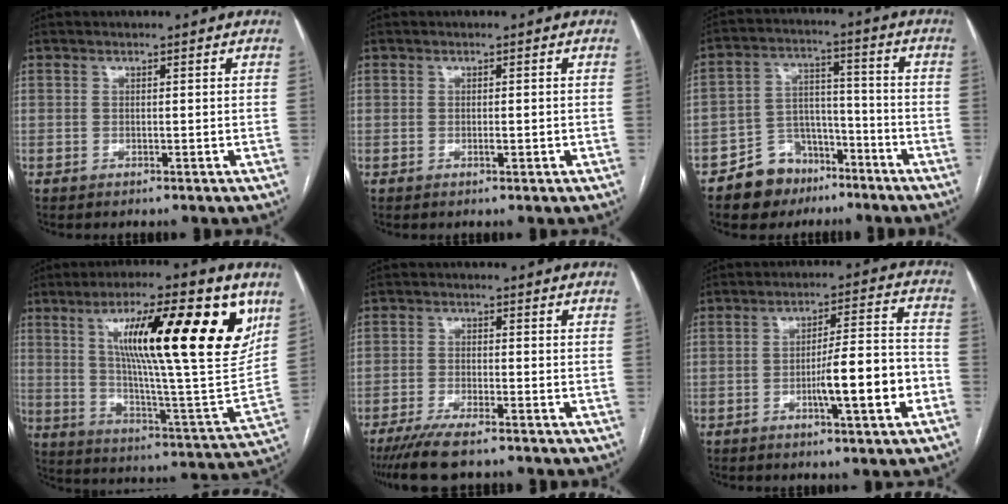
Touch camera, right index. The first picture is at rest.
{"total": 1.1, "force": [-0.3, 0.4, 1.0], "torque": [-0.016, 0.000, -0.004]}
{"total": 9.2, "force": [-6.2, 6.4, 2.2], "torque": [-0.033, 0.031, -0.100]}
{"total": 24.5, "force": [10.4, 3.0, 22.0], "torque": [-0.326, 0.003, 0.160]}
{"total": 7.3, "force": [-5.8, 0.9, 4.4], "torque": [-0.073, -0.018, -0.095]}
{"total": 10.8, "force": [-3.7, 1.0, 10.1], "torque": [-0.156, 0.010, -0.054]}